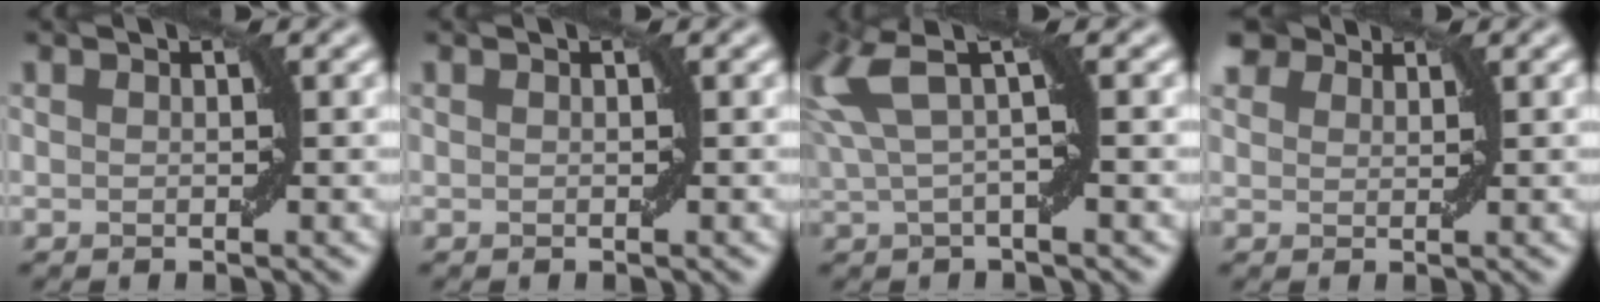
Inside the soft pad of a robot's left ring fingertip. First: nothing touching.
{"total": 0.0}
{"total": 5.8, "force": [2.1, 1.4, 5.2], "torque": [-0.113, 0.019, 0.037]}
{"total": 3.5, "force": [2.8, 1.7, 1.2], "torque": [-0.029, 0.005, 0.046]}